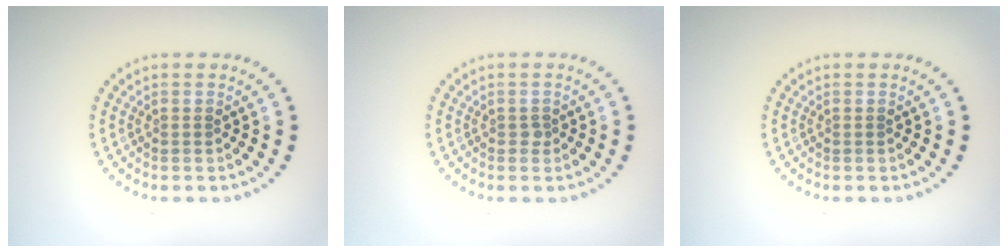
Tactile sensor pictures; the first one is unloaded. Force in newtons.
{"total": 0.5, "press": 0.3, "slide": 0.4}
{"total": 0.0}